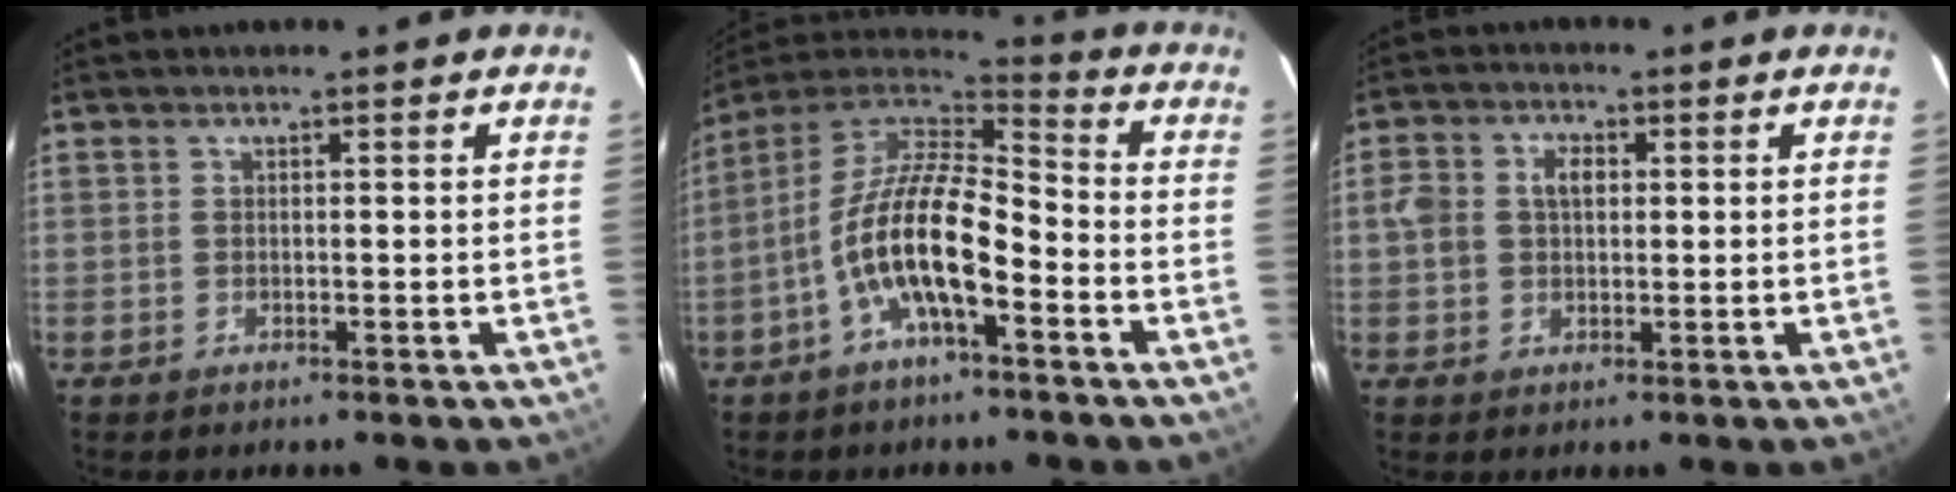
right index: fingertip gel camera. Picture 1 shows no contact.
{"total": 14.6, "force": [-5.8, 4.9, 12.6], "torque": [-0.248, 0.000, -0.116]}
{"total": 5.2, "force": [0.5, 3.9, 3.4], "torque": [-0.062, 0.017, 0.007]}